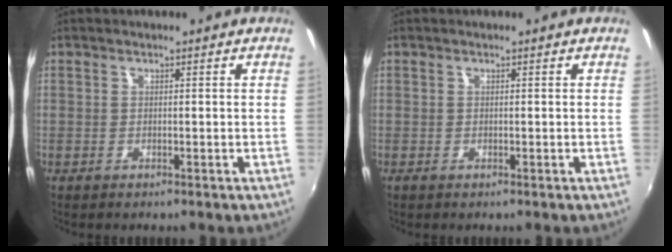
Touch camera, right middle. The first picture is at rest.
{"total": 0.0}